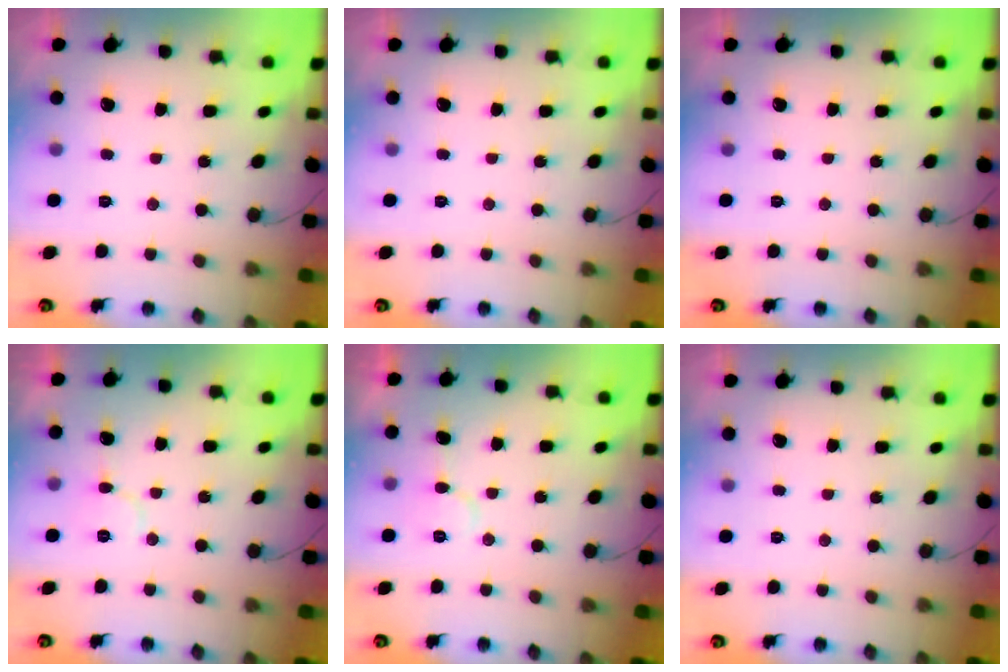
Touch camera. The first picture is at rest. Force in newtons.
{"total": 0.0}
{"total": 0.0}
{"total": 6.4, "press": 6.3, "slide": 0.6}
{"total": 6.6, "press": 6.6, "slide": 0.5}
{"total": 0.0}